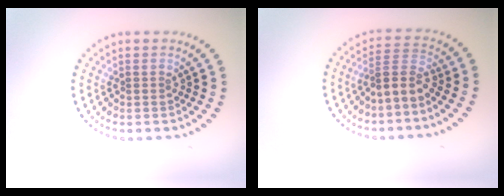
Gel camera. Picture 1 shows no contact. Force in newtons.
{"total": 2.8, "press": 2.0, "slide": 1.9}